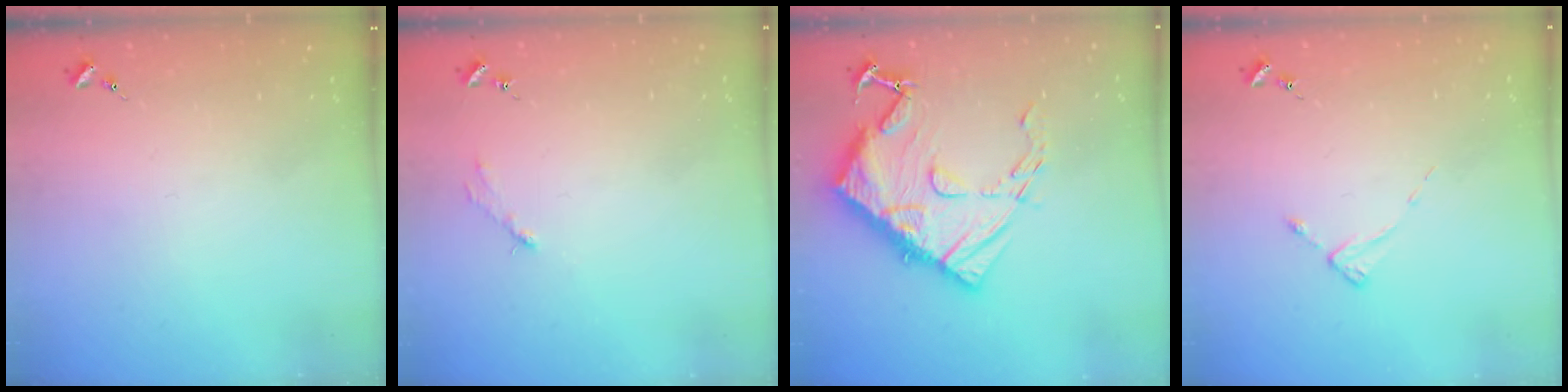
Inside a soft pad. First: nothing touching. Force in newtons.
{"total": 2.6, "press": 2.6, "slide": 0.3}
{"total": 22.1, "press": 22.0, "slide": 2.0}
{"total": 2.0, "press": 2.0, "slide": 0.3}